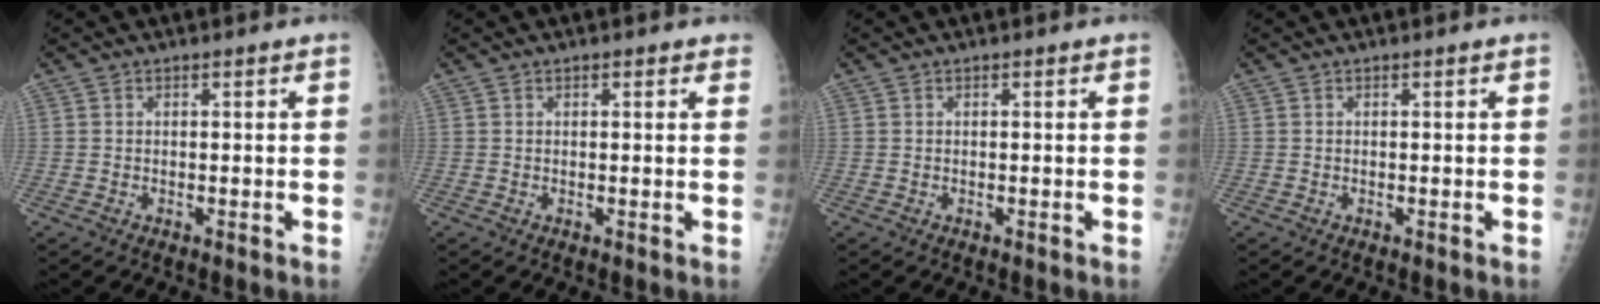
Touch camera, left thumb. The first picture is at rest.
{"total": 1.3, "force": [0.9, 0.6, 0.8], "torque": [-0.004, -0.002, 0.006]}
{"total": 0.0}
{"total": 0.0}